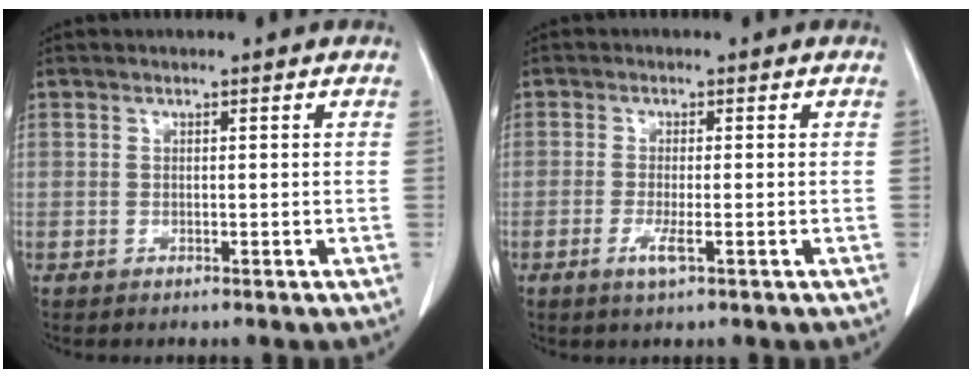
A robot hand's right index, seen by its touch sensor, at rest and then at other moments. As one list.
[{"total": 2.5, "force": [-0.9, 0.2, 2.3], "torque": [-0.043, -0.003, -0.016]}]